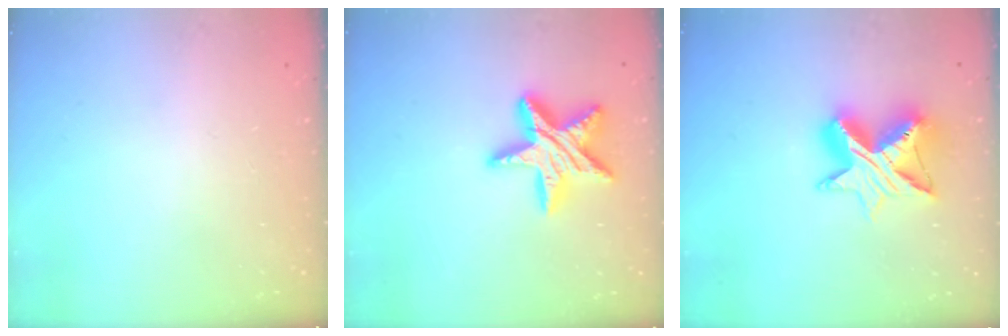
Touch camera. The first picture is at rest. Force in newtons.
{"total": 16.4, "press": 16.4, "slide": 1.0}
{"total": 12.6, "press": 12.6, "slide": 0.7}